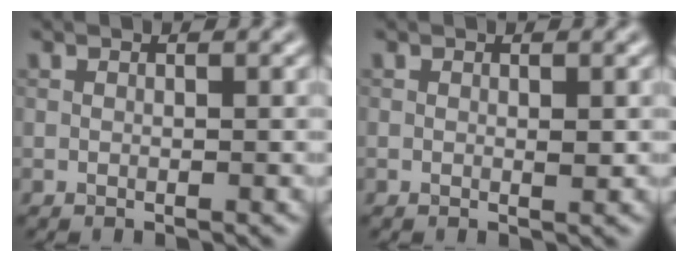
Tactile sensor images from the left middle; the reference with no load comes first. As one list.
[{"total": 0.7, "force": [0.0, 0.4, 0.6], "torque": [-0.007, -0.002, 0.000]}]